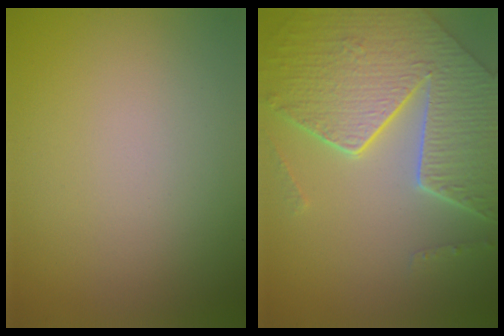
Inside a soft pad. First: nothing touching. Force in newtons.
{"total": 8.2, "press": 5.9, "slide": 5.7}